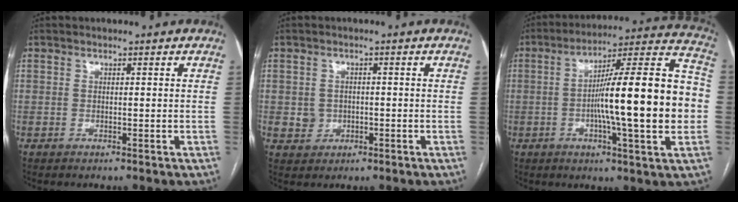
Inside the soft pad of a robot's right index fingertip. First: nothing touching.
{"total": 2.9, "force": [-0.2, 2.7, 0.8], "torque": [-0.008, 0.004, 0.004]}
{"total": 22.2, "force": [-2.0, 1.5, 22.1], "torque": [-0.297, 0.023, -0.037]}